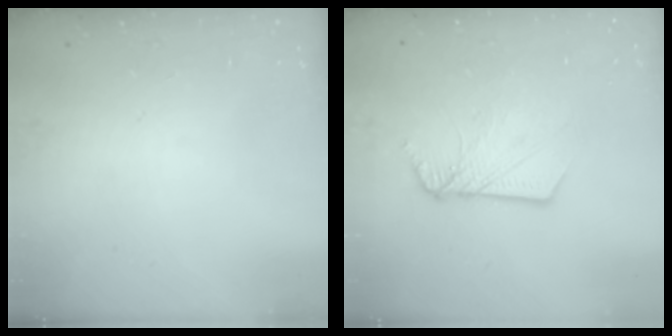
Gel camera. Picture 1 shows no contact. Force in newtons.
{"total": 8.3, "press": 8.3, "slide": 0.3}